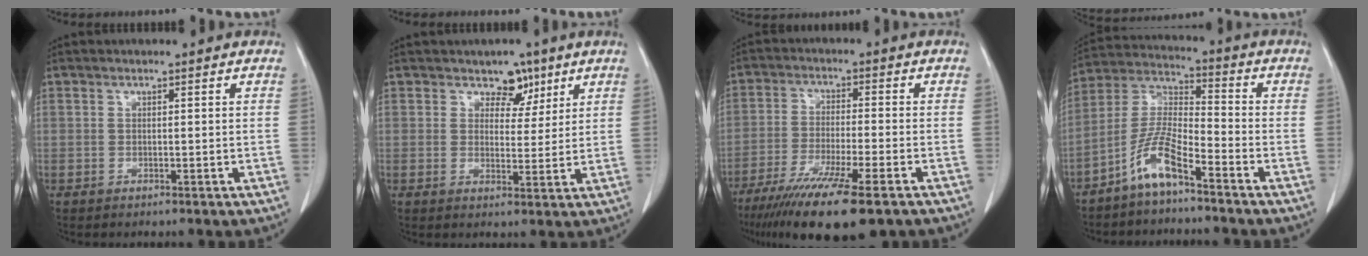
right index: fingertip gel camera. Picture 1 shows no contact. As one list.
[{"total": 4.1, "force": [2.7, 2.8, 1.4], "torque": [-0.007, -0.001, 0.041]}, {"total": 15.7, "force": [-11.1, 1.5, 11.1], "torque": [-0.183, -0.045, -0.181]}, {"total": 8.4, "force": [-5.7, 1.3, 6.1], "torque": [-0.137, 0.001, -0.119]}]